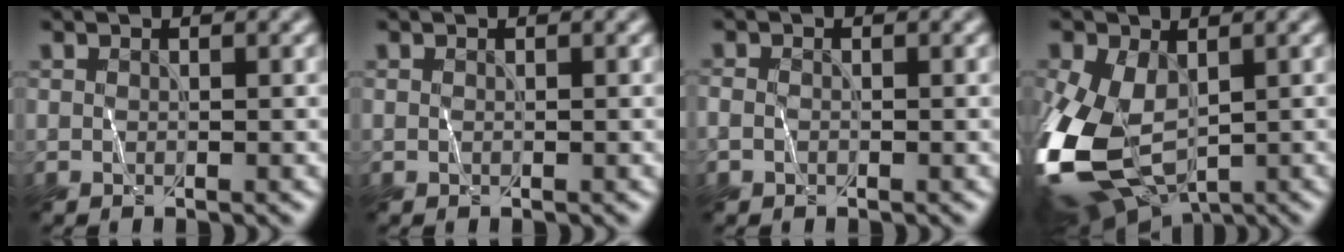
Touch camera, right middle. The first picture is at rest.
{"total": 0.0}
{"total": 1.4, "force": [-0.4, 1.0, 0.8], "torque": [-0.018, 0.000, -0.010]}
{"total": 13.1, "force": [-2.3, 8.1, 10.1], "torque": [-0.259, -0.025, -0.034]}